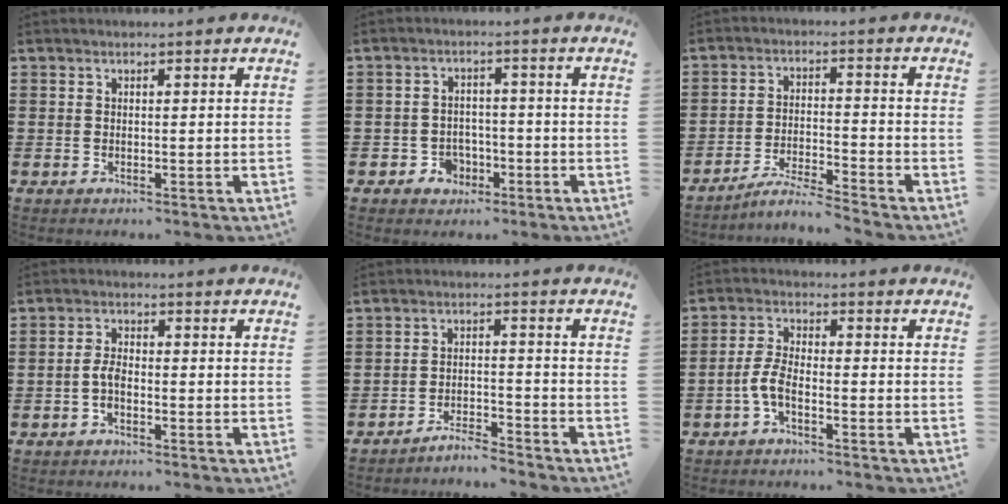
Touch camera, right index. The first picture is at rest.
{"total": 3.1, "force": [-1.7, 2.5, 0.7], "torque": [-0.023, 0.004, -0.038]}
{"total": 4.9, "force": [-4.6, -0.4, 1.5], "torque": [-0.042, -0.009, -0.096]}
{"total": 2.9, "force": [-1.0, 1.1, 2.5], "torque": [-0.061, -0.004, -0.023]}
{"total": 3.7, "force": [-3.7, -0.2, 0.2], "torque": [-0.009, 0.000, -0.077]}
{"total": 4.3, "force": [-2.0, 1.4, 3.6], "torque": [-0.089, -0.003, -0.044]}